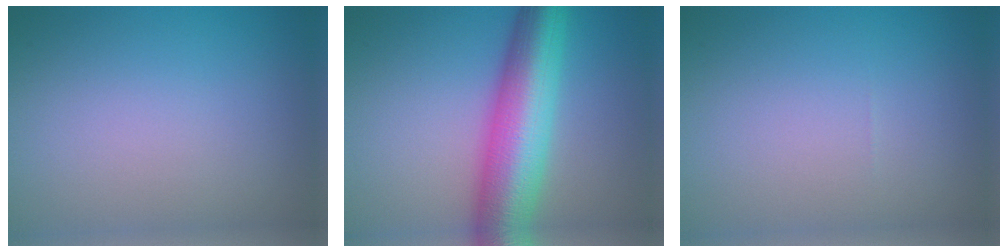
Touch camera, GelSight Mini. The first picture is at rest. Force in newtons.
{"total": 10.3, "press": 10.3, "slide": 0.1}
{"total": 0.0}